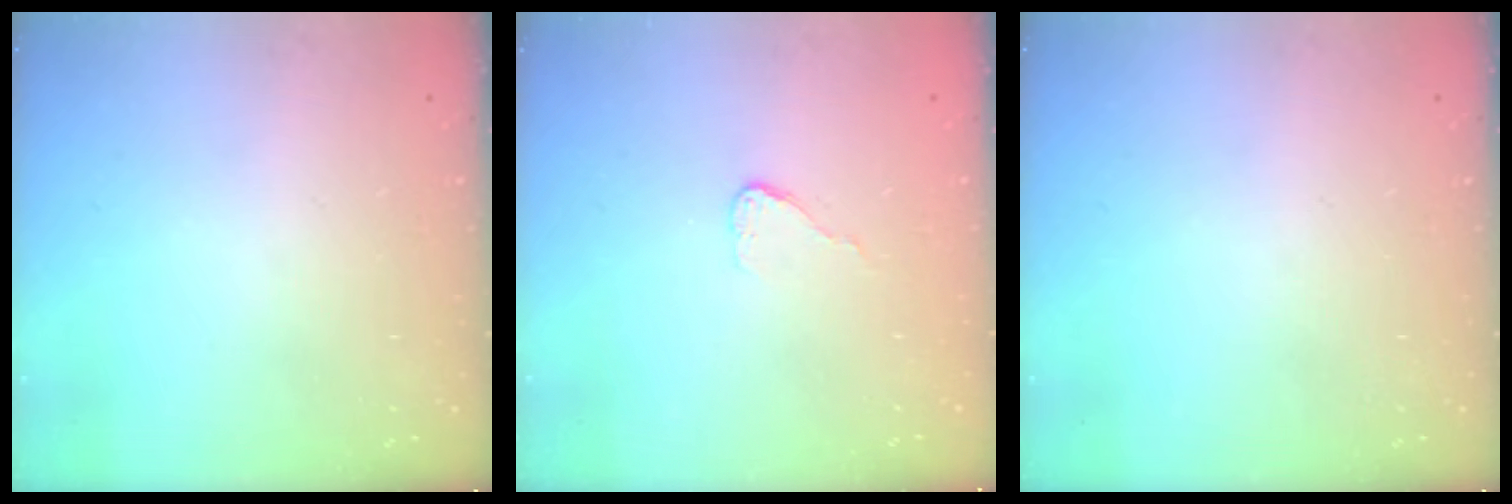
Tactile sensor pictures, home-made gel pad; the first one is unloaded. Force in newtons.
{"total": 4.4, "press": 4.4, "slide": 0.3}
{"total": 0.0}